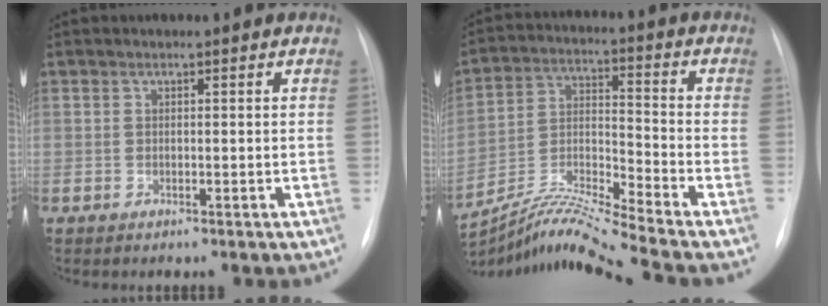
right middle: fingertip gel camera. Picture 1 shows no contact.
{"total": 12.1, "force": [-11.1, -2.8, 3.9], "torque": [-0.082, 0.000, -0.207]}